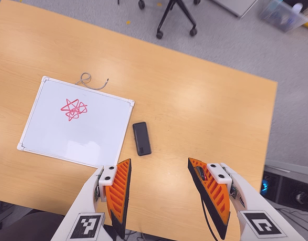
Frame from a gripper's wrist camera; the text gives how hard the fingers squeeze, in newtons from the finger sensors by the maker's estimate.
{"total": 0.0}